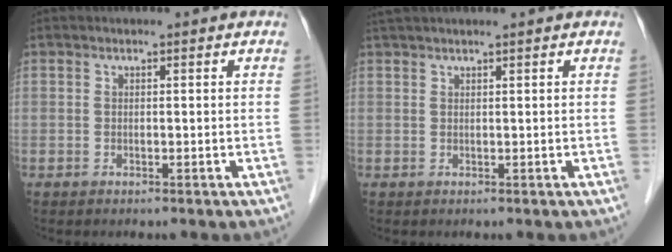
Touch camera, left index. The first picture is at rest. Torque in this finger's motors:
{"motor_torque": [0.38, -0.36, 0.05, 0.00]}